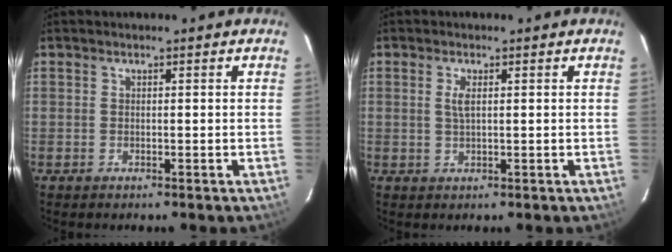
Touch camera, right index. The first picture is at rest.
{"total": 1.9, "force": [0.5, 0.6, 1.7], "torque": [-0.036, 0.001, 0.010]}